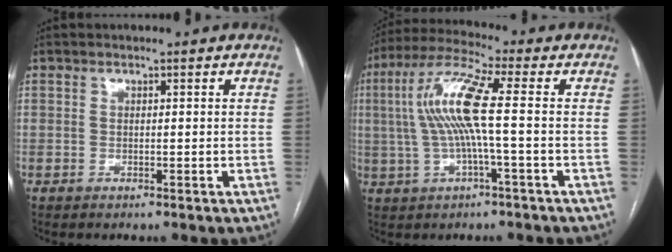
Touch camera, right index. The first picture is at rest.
{"total": 10.3, "force": [0.6, 0.8, 10.3], "torque": [-0.220, 0.021, 0.008]}